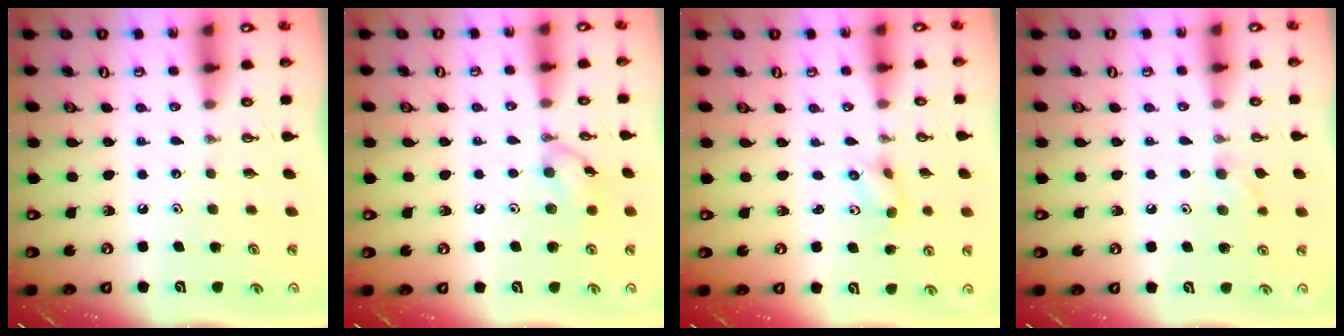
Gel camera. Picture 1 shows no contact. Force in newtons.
{"total": 8.4, "press": 8.4, "slide": 0.4}
{"total": 2.5, "press": 2.2, "slide": 1.2}
{"total": 8.2, "press": 7.5, "slide": 3.1}